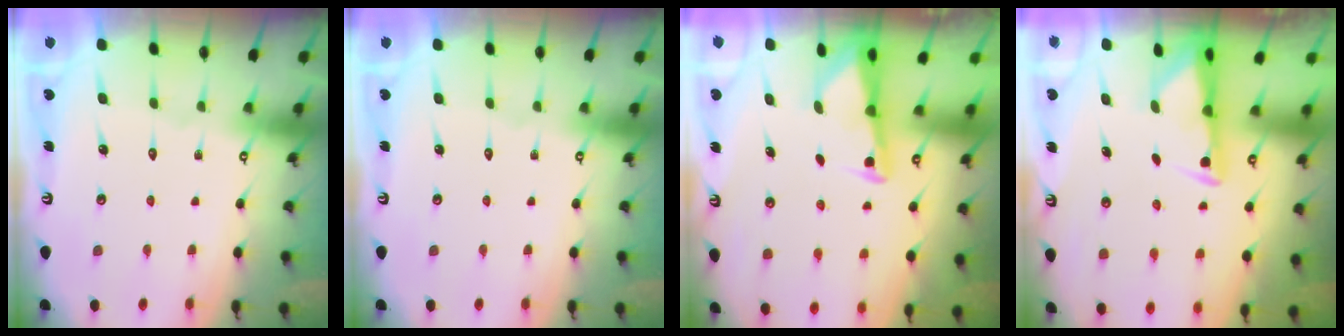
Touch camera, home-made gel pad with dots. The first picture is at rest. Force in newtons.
{"total": 0.0}
{"total": 3.0, "press": 3.0, "slide": 0.3}
{"total": 2.9, "press": 2.9, "slide": 0.6}